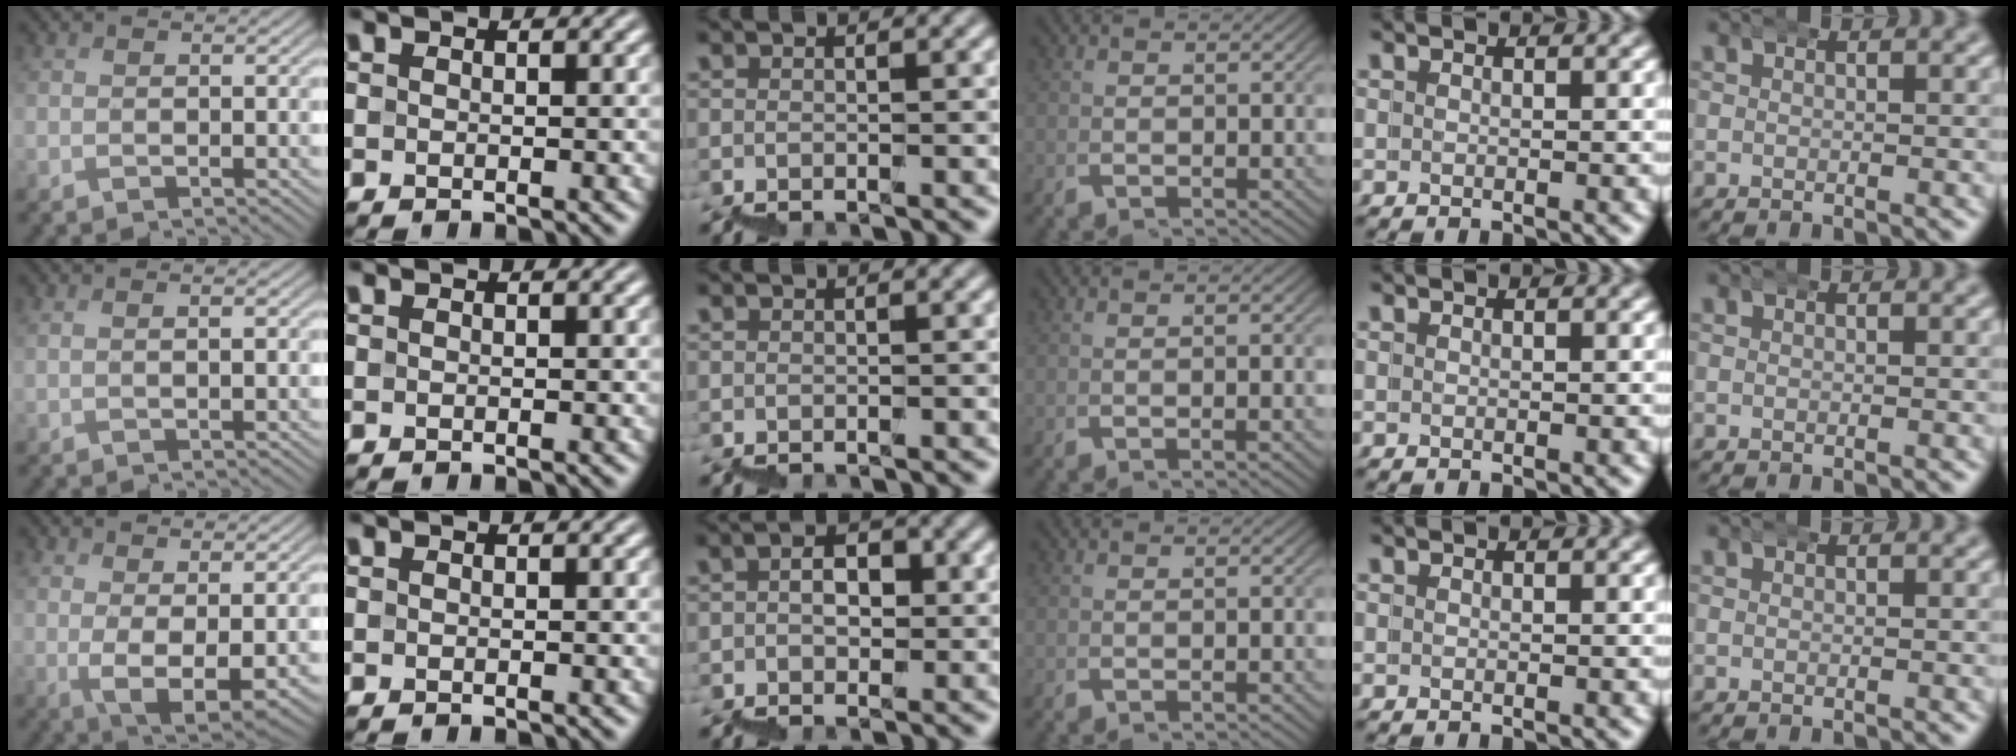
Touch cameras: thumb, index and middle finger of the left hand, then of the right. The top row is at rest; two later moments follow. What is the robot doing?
{"motion": "wrap", "object": "bandana"}